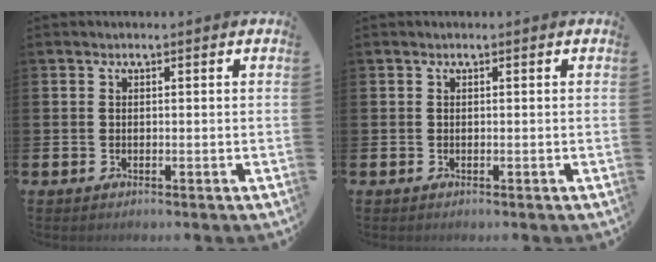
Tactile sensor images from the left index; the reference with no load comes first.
{"total": 0.0}